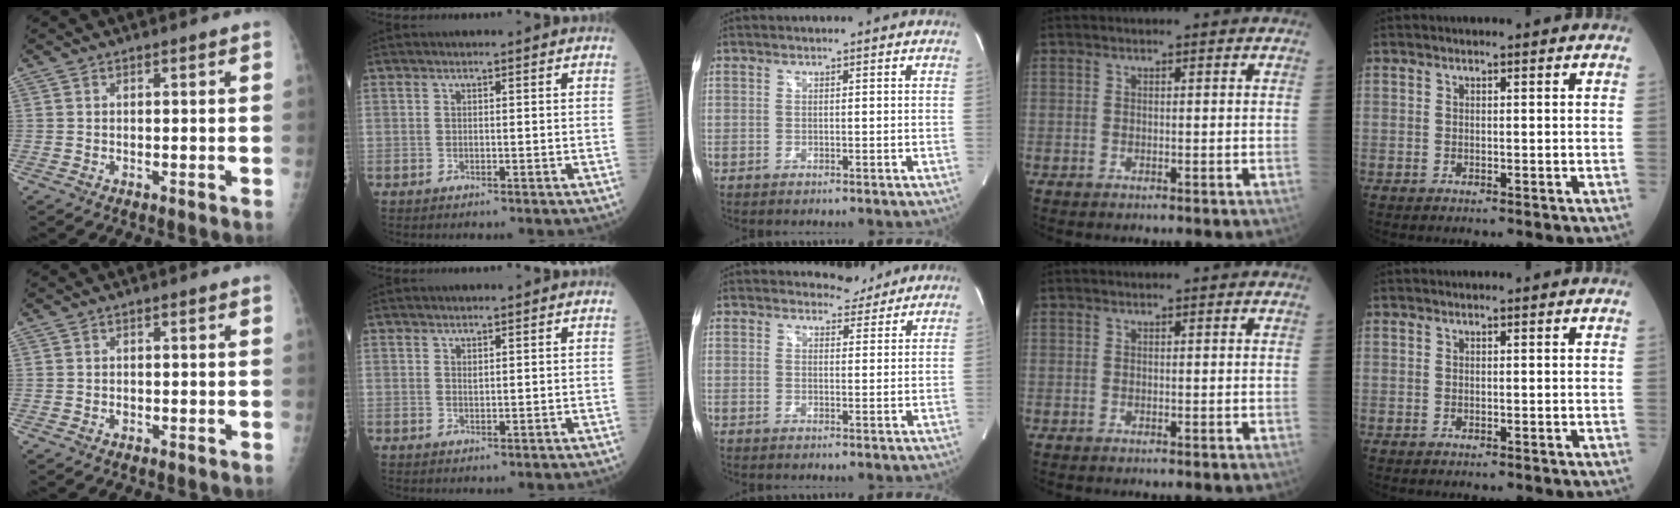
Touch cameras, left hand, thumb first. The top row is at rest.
{"thumb": {"total": 0.8, "force": [-0.3, 0.6, 0.4], "torque": [-0.001, 0.002, -0.006]}, "index": {"total": 0.8, "force": [0.6, 0.2, 0.5], "torque": [-0.013, -0.001, 0.012]}, "middle": {"total": 3.2, "force": [2.9, 1.3, -0.1], "torque": [0.000, -0.004, 0.035]}}